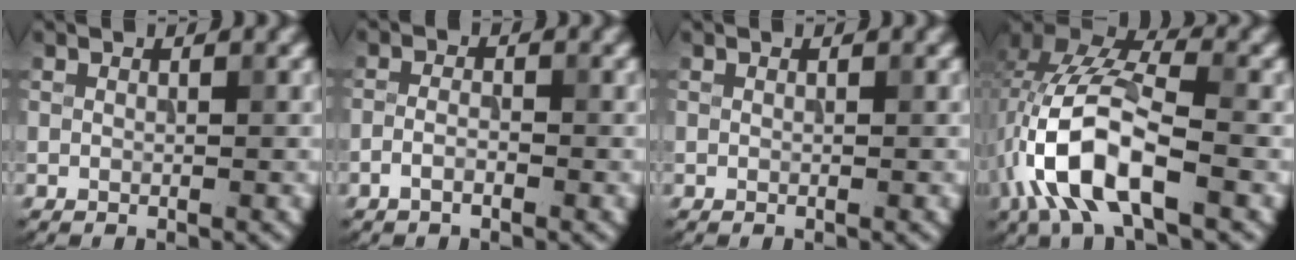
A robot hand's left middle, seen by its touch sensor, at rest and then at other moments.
{"total": 1.0, "force": [-0.9, 0.2, 0.5], "torque": [-0.014, 0.009, -0.015]}
{"total": 0.0}
{"total": 9.3, "force": [-3.2, 3.9, 7.8], "torque": [-0.169, 0.017, -0.057]}